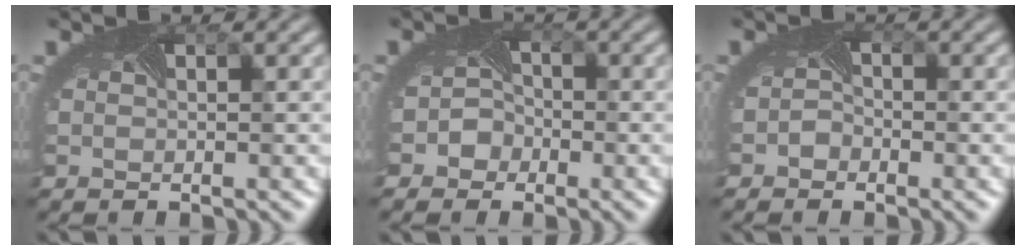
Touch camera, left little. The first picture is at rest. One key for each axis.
{"total": 2.4, "fx": -1.4, "fy": 2.0, "fz": 0.3, "tx": 0.010, "ty": 0.000, "tz": -0.027}
{"total": 1.2, "fx": -0.9, "fy": 0.8, "fz": 0.0, "tx": -0.003, "ty": -0.005, "tz": -0.021}